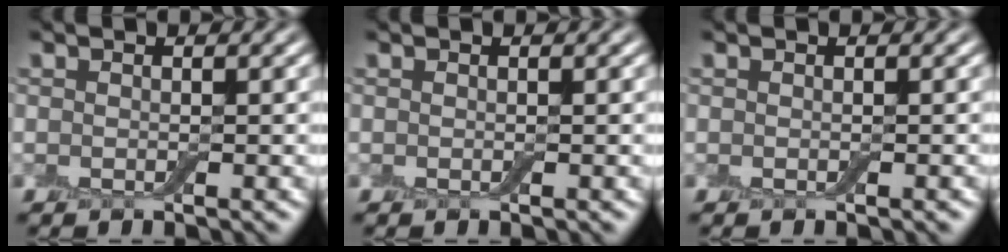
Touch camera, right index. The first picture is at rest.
{"total": 0.0}
{"total": 0.0}